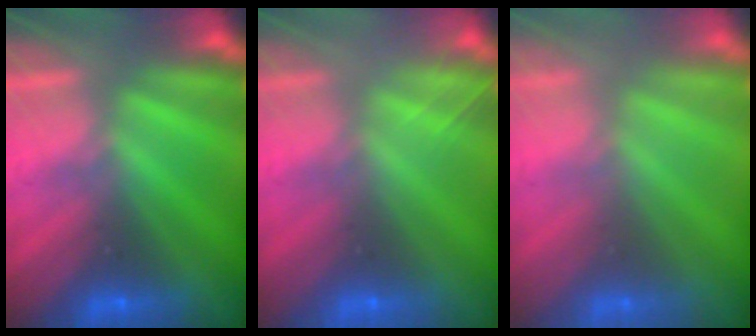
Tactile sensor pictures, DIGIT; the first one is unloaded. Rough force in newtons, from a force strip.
{"total": 2.0}
{"total": 2.9}